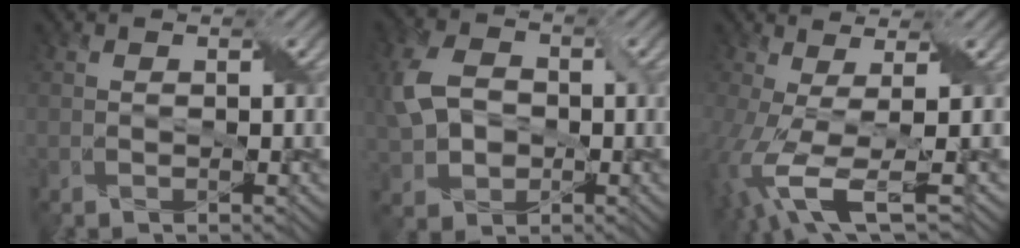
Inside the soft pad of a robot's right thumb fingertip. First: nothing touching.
{"total": 6.8, "force": [0.0, 5.2, 4.4], "torque": [-0.111, 0.001, -0.006]}
{"total": 8.8, "force": [-2.0, 2.7, 8.1], "torque": [-0.165, -0.019, -0.029]}